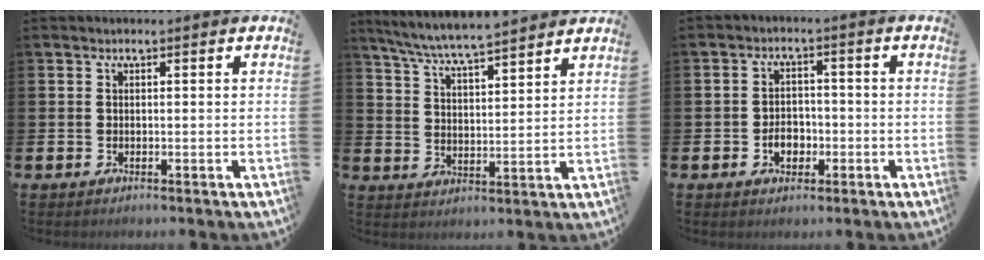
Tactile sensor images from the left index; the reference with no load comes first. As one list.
[{"total": 6.6, "force": [6.4, -0.1, 1.5], "torque": [-0.056, -0.044, 0.113]}, {"total": 3.3, "force": [-1.1, 2.4, 1.9], "torque": [-0.017, -0.005, -0.029]}]